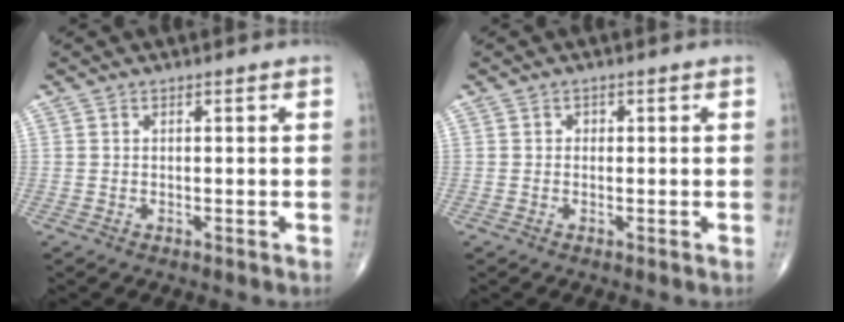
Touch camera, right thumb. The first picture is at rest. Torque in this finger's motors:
{"motor_torque": [-0.10, -0.16, 0.20, 0.07, 0.00]}